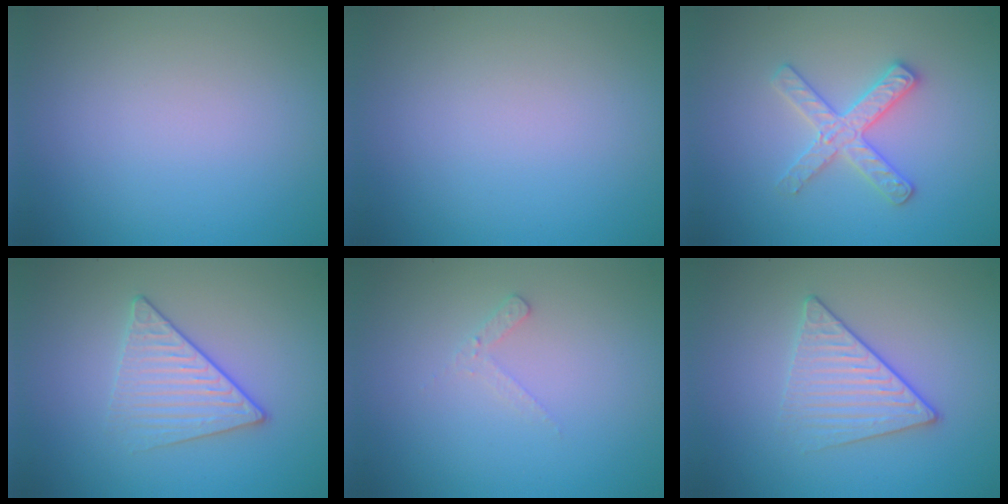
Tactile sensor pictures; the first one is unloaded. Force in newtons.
{"total": 0.0}
{"total": 2.8, "press": 2.8, "slide": 0.3}
{"total": 2.7, "press": 2.4, "slide": 1.2}
{"total": 1.2, "press": 1.1, "slide": 0.3}
{"total": 2.7, "press": 2.4, "slide": 1.2}